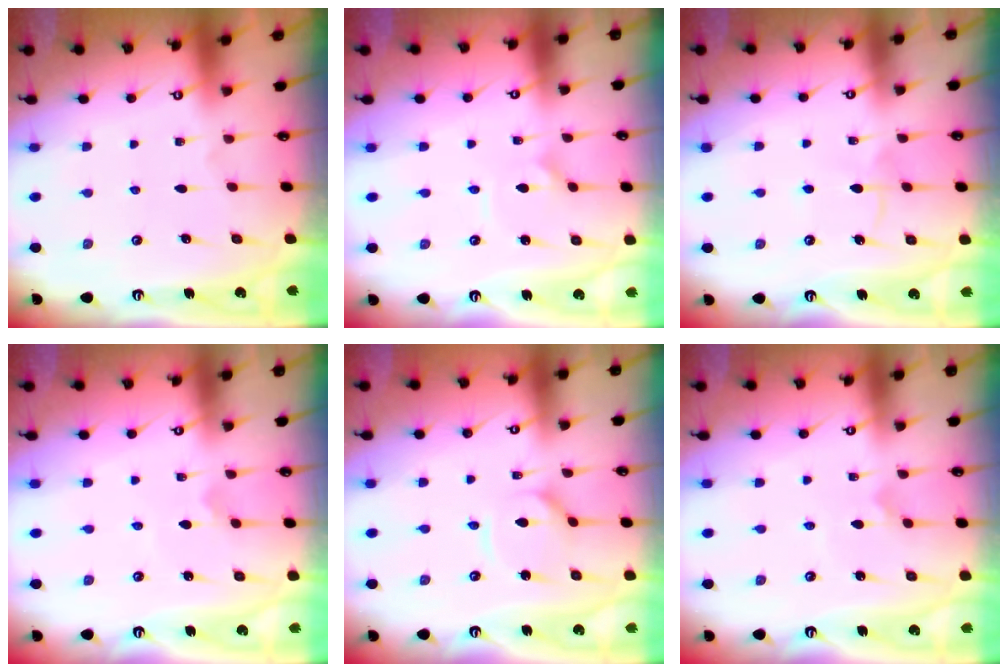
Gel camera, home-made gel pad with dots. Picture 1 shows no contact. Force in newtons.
{"total": 1.4, "press": 1.3, "slide": 0.6}
{"total": 6.1, "press": 6.1, "slide": 0.3}
{"total": 1.7, "press": 1.6, "slide": 0.5}
{"total": 3.4, "press": 3.4, "slide": 0.4}
{"total": 2.9, "press": 2.9, "slide": 0.1}